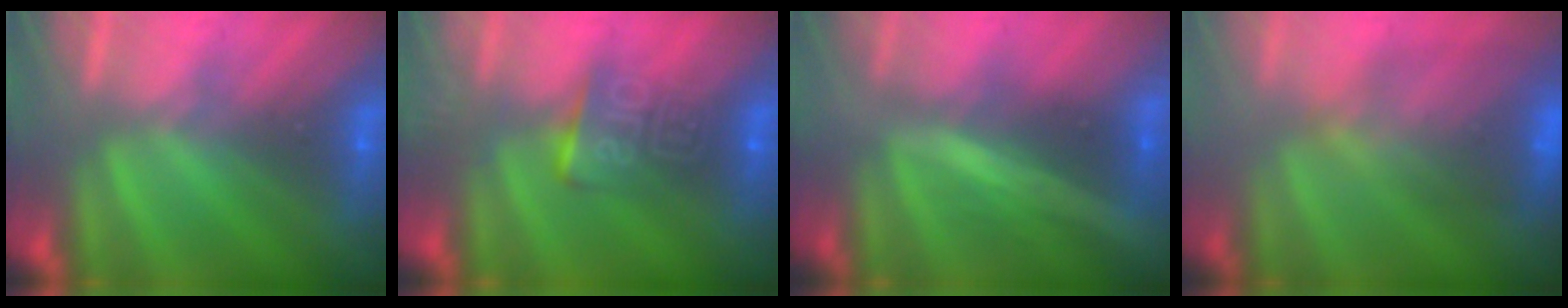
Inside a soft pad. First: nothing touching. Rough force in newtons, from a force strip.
{"total": 10.8}
{"total": 1.7}
{"total": 5.9}